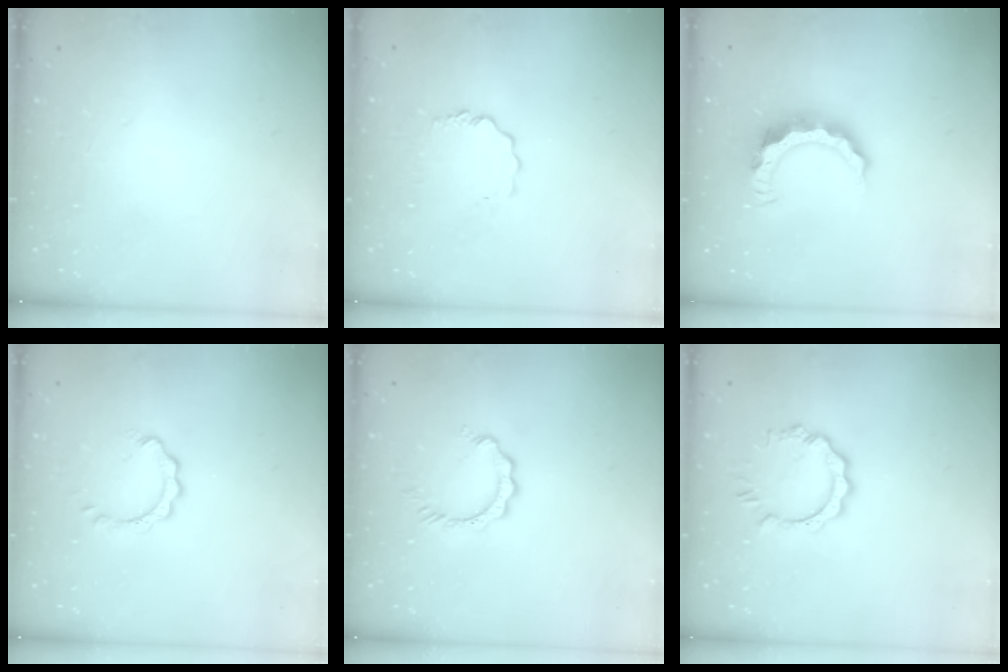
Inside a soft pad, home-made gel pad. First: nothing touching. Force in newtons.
{"total": 4.0, "press": 4.0, "slide": 0.4}
{"total": 9.2, "press": 9.2, "slide": 0.2}
{"total": 3.4, "press": 3.4, "slide": 0.3}
{"total": 2.8, "press": 2.8, "slide": 0.5}
{"total": 5.7, "press": 5.7, "slide": 0.5}